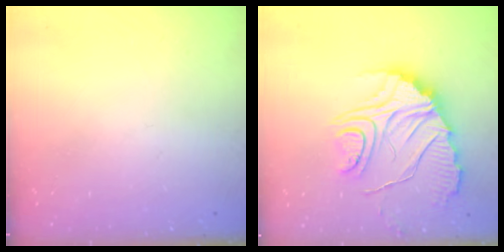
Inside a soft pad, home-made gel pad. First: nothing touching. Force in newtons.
{"total": 15.6, "press": 15.6, "slide": 1.4}